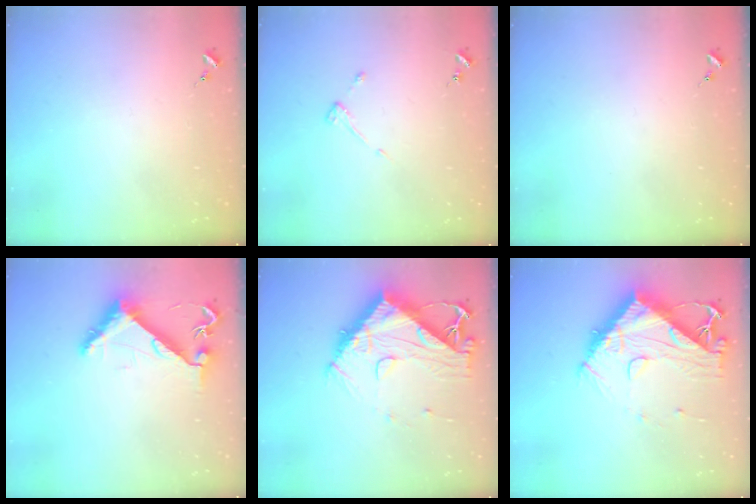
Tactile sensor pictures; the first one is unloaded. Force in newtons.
{"total": 2.9, "press": 2.9, "slide": 0.5}
{"total": 0.0}
{"total": 7.9, "press": 7.9, "slide": 0.4}
{"total": 14.2, "press": 14.1, "slide": 1.2}
{"total": 14.2, "press": 14.1, "slide": 1.2}